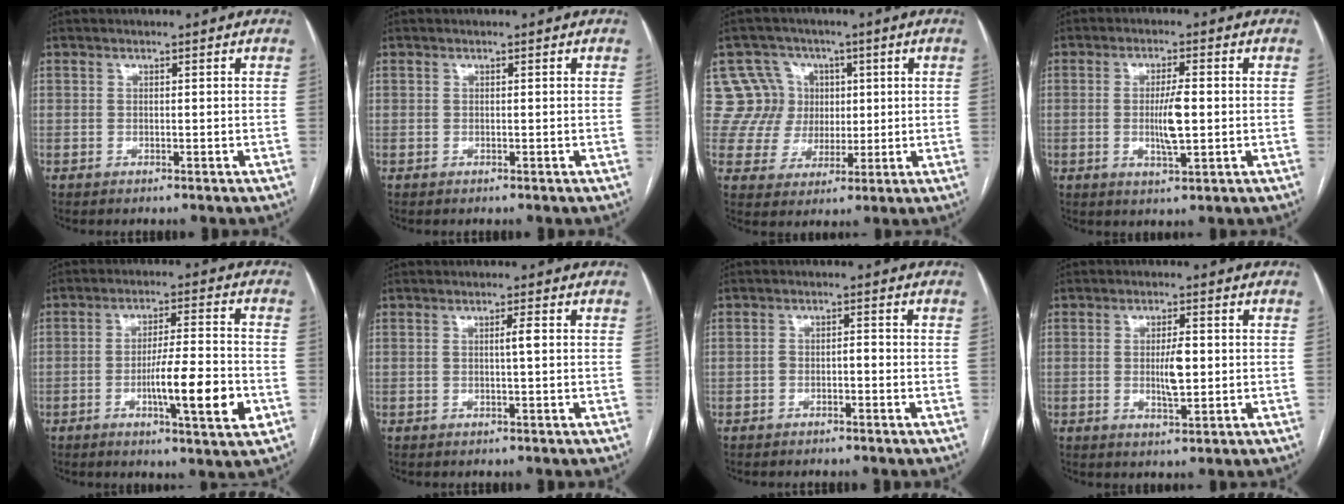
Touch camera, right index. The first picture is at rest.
{"total": 0.0}
{"total": 11.0, "force": [3.0, 10.5, 0.5], "torque": [-0.009, 0.046, 0.064]}
{"total": 5.6, "force": [-0.4, 0.8, 5.5], "torque": [-0.102, -0.006, -0.005]}
{"total": 11.4, "force": [-3.4, 0.9, 10.9], "torque": [-0.173, -0.006, -0.055]}
{"total": 1.6, "force": [0.2, -0.2, 1.6], "torque": [-0.028, 0.001, 0.003]}
{"total": 1.6, "force": [-0.8, 0.7, 1.3], "torque": [-0.019, 0.009, -0.012]}
{"total": 4.6, "force": [0.0, 1.2, 4.5], "torque": [-0.079, -0.002, 0.002]}